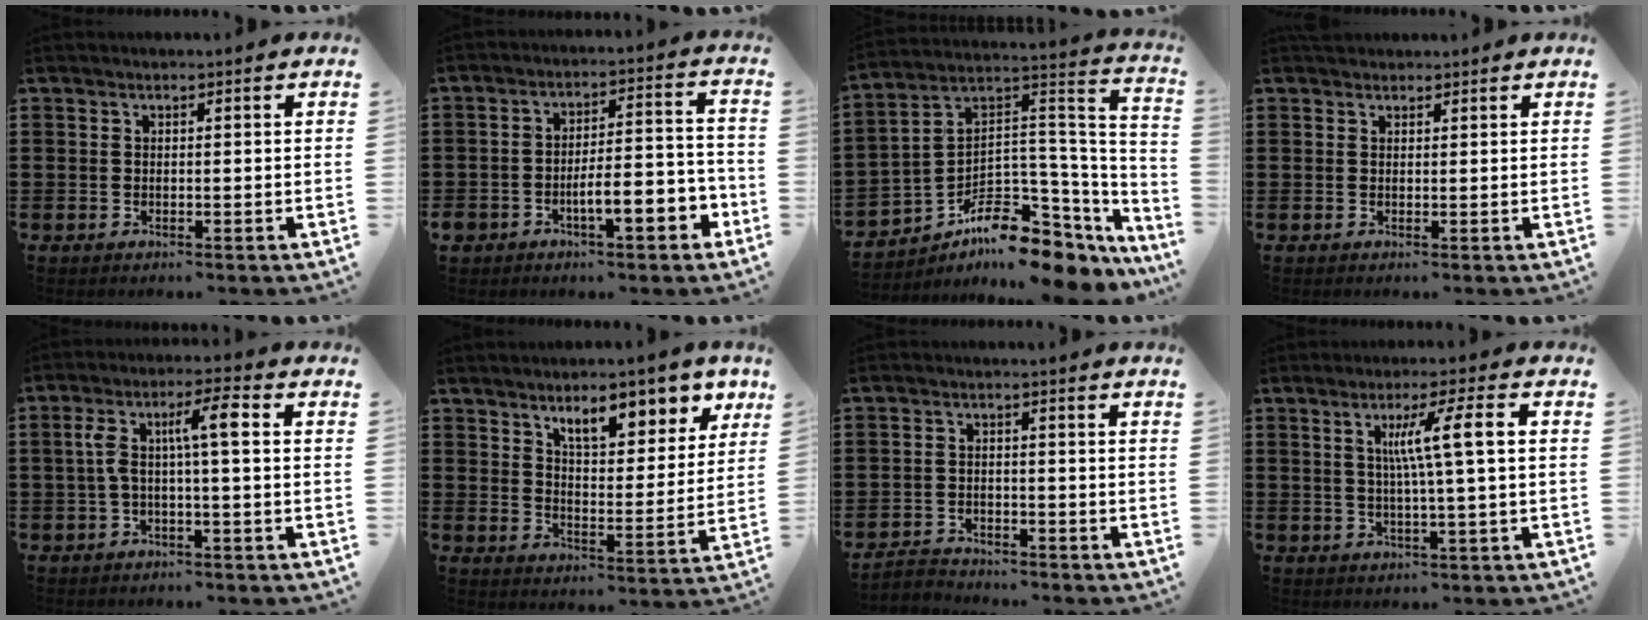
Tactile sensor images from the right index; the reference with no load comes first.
{"total": 7.8, "force": [-4.0, 3.4, 5.8], "torque": [-0.093, 0.007, -0.072]}
{"total": 8.5, "force": [-5.4, 4.4, 4.8], "torque": [-0.093, -0.015, -0.102]}
{"total": 1.2, "force": [1.0, 0.5, -0.3], "torque": [0.004, 0.003, 0.020]}
{"total": 7.2, "force": [0.5, 1.5, 7.0], "torque": [-0.148, 0.006, -0.001]}
{"total": 8.2, "force": [6.0, 2.5, 5.0], "torque": [-0.077, -0.019, 0.097]}
{"total": 2.3, "force": [-2.3, 0.5, -0.1], "torque": [-0.007, 0.002, -0.050]}
{"total": 7.3, "force": [0.9, -0.3, 7.3], "torque": [-0.136, 0.002, 0.005]}